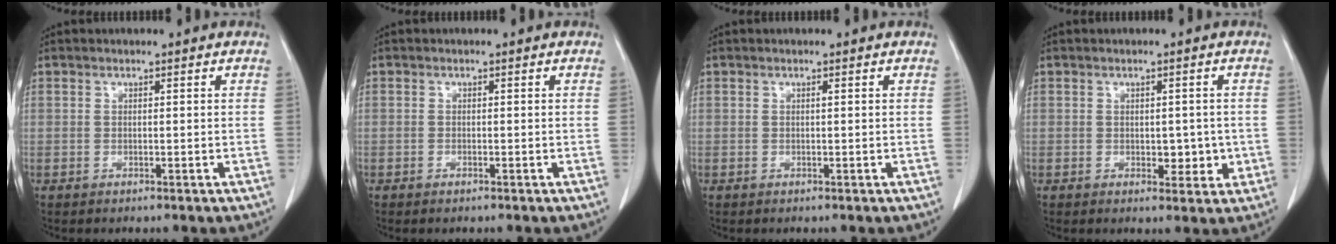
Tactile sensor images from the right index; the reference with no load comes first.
{"total": 0.7, "force": [-0.5, 0.2, 0.4], "torque": [-0.011, -0.001, -0.006]}
{"total": 0.0}
{"total": 3.5, "force": [-0.4, 2.2, 2.7], "torque": [-0.025, -0.001, 0.001]}